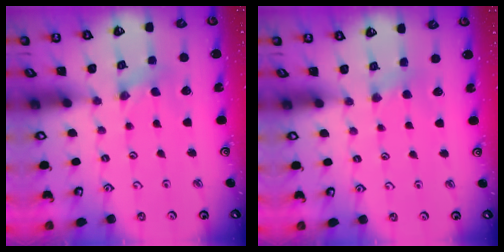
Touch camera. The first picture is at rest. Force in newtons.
{"total": 2.7, "press": 2.6, "slide": 0.4}